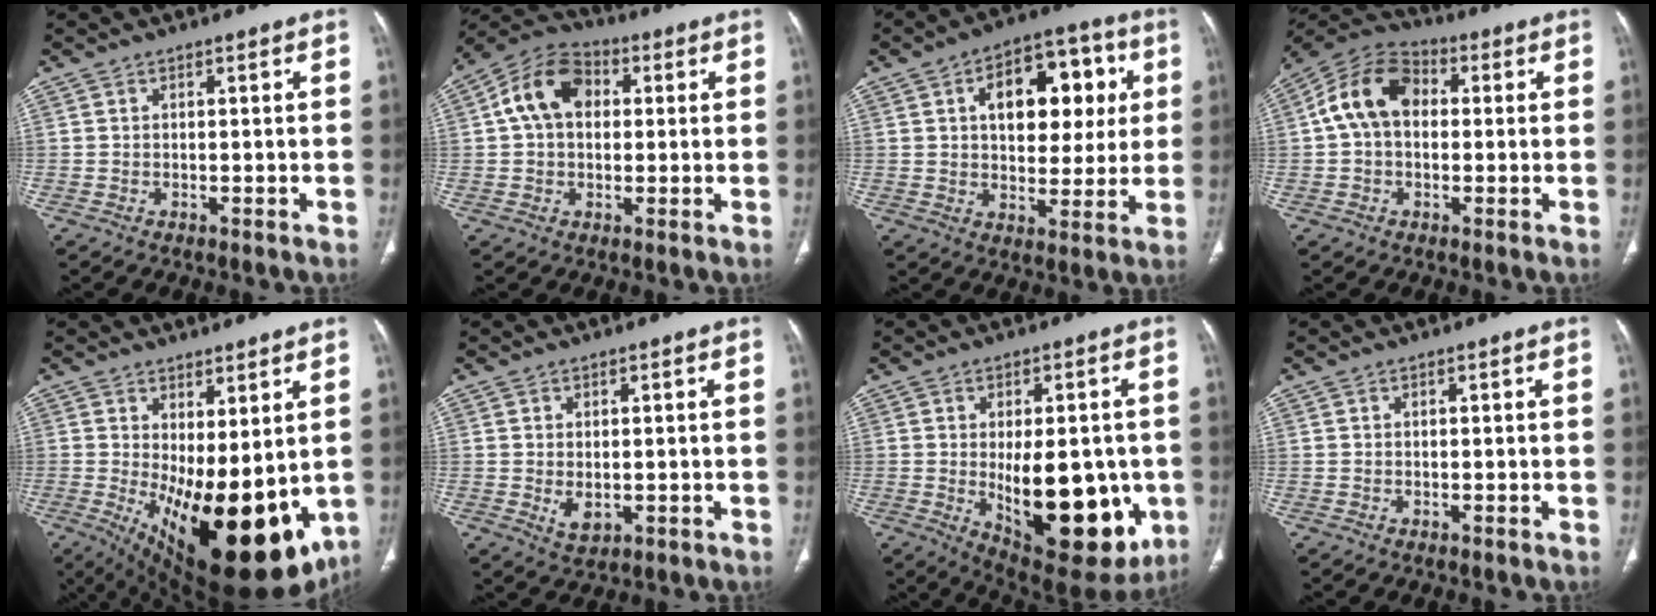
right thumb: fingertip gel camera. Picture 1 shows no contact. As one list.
[{"total": 11.7, "force": [2.2, 8.3, 7.9], "torque": [-0.126, 0.024, 0.027]}, {"total": 17.2, "force": [4.4, 10.5, 12.9], "torque": [-0.131, 0.014, 0.066]}, {"total": 12.1, "force": [1.4, 8.6, 8.4], "torque": [-0.143, 0.033, 0.010]}, {"total": 22.2, "force": [-2.4, 9.4, 20.0], "torque": [-0.265, -0.039, -0.003]}, {"total": 3.6, "force": [-0.3, 2.2, 2.8], "torque": [-0.043, -0.008, 0.005]}, {"total": 22.0, "force": [-3.5, 10.5, 18.9], "torque": [-0.220, -0.023, -0.015]}, {"total": 0.0}]